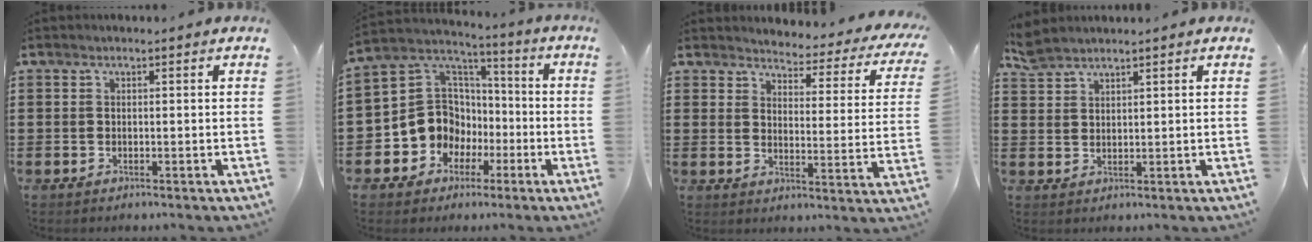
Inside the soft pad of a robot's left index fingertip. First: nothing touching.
{"total": 10.8, "force": [-2.8, 9.8, 3.6], "torque": [-0.118, -0.002, -0.048]}
{"total": 3.3, "force": [3.2, 0.3, 0.6], "torque": [-0.026, -0.033, 0.047]}
{"total": 3.0, "force": [2.8, 0.8, 0.8], "torque": [-0.025, -0.002, 0.053]}